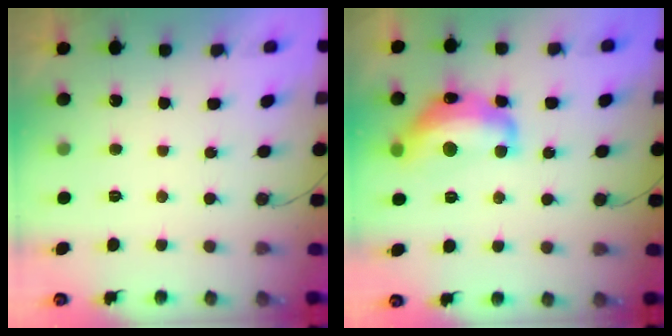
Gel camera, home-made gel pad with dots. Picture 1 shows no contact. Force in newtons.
{"total": 14.9, "press": 14.8, "slide": 0.9}